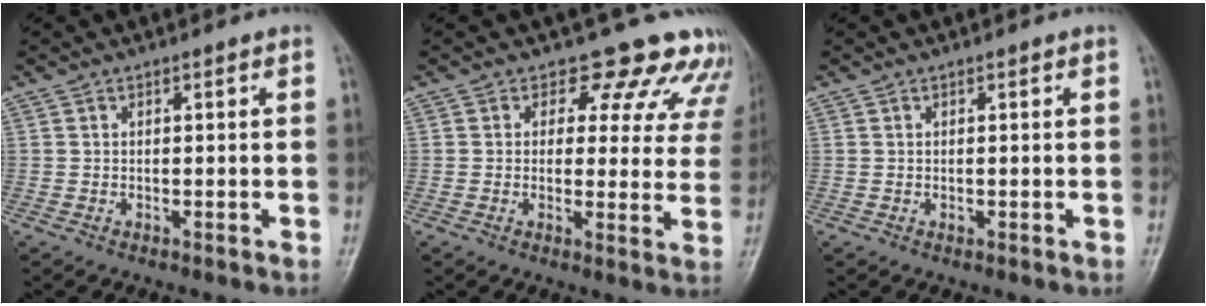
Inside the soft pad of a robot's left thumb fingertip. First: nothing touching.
{"total": 11.0, "force": [9.6, 4.9, 1.7], "torque": [0.035, -0.056, 0.083]}
{"total": 0.7, "force": [0.1, 0.5, 0.5], "torque": [-0.004, 0.000, 0.003]}